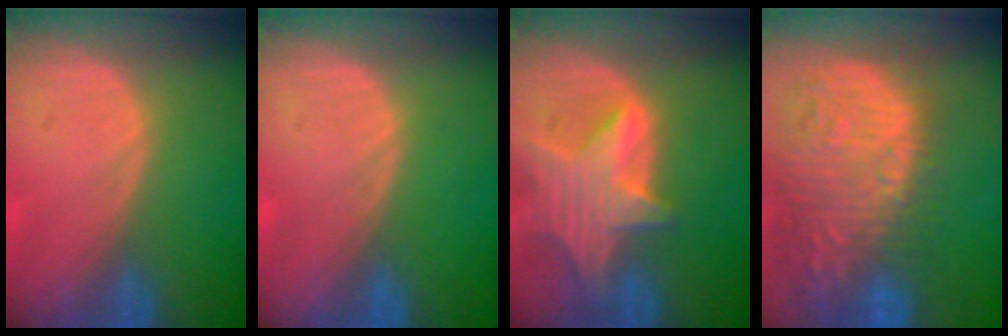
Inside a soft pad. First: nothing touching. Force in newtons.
{"total": 0.0}
{"total": 8.5, "press": 7.5, "slide": 3.9}
{"total": 15.8, "press": 12.9, "slide": 9.1}